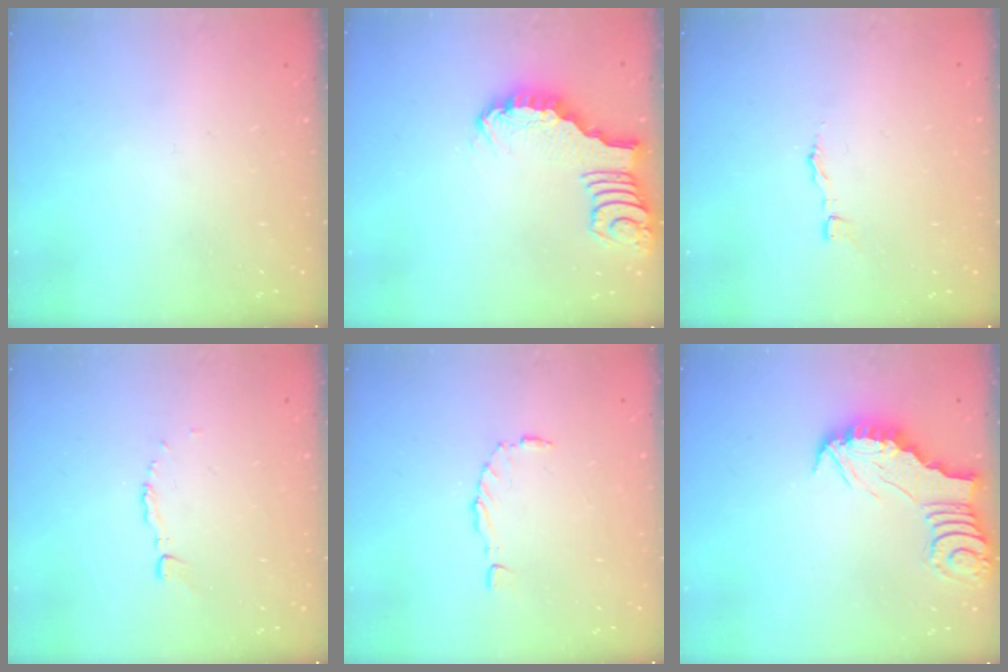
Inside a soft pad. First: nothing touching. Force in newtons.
{"total": 2.7, "press": 2.7, "slide": 0.4}
{"total": 2.9, "press": 2.9, "slide": 0.3}
{"total": 3.0, "press": 3.0, "slide": 0.3}
{"total": 1.9, "press": 1.9, "slide": 0.3}
{"total": 2.4, "press": 2.4, "slide": 0.2}